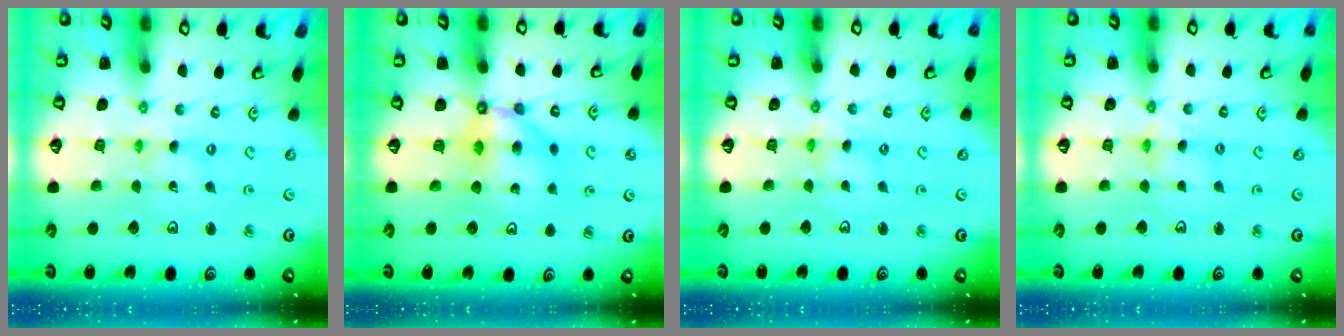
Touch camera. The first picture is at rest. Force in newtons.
{"total": 7.1, "press": 7.1, "slide": 0.2}
{"total": 2.6, "press": 2.6, "slide": 0.4}
{"total": 5.0, "press": 5.0, "slide": 0.4}